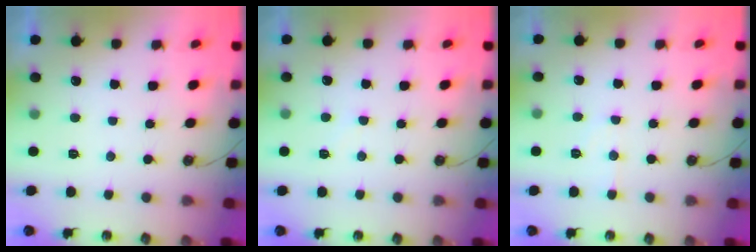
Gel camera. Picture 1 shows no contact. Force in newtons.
{"total": 3.1, "press": 3.1, "slide": 0.4}
{"total": 5.3, "press": 5.3, "slide": 0.8}